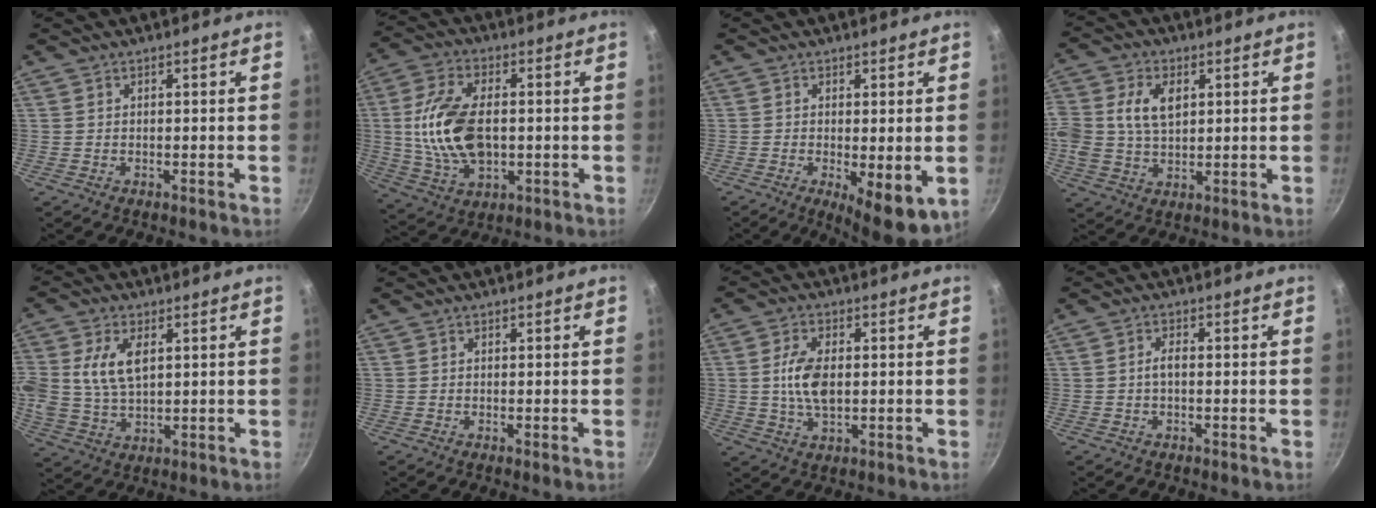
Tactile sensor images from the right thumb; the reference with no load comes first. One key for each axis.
{"total": 15.6, "fx": 0.3, "fy": 8.8, "fz": 12.9, "tx": -0.251, "ty": 0.001, "tz": 0.013}
{"total": 8.9, "fx": -2.4, "fy": 3.0, "fz": 8.1, "tx": -0.115, "ty": -0.023, "tz": -0.029}
{"total": 11.7, "fx": 2.7, "fy": 7.7, "fz": 8.4, "tx": -0.176, "ty": 0.002, "tz": 0.054}
{"total": 9.9, "fx": 2.4, "fy": 5.7, "fz": 7.7, "tx": -0.155, "ty": 0.000, "tz": 0.052}
{"total": 0.8, "fx": -0.2, "fy": 0.0, "fz": 0.8, "tx": -0.012, "ty": -0.002, "tz": -0.002}
{"total": 7.7, "fx": 0.4, "fy": 4.1, "fz": 6.5, "tx": -0.129, "ty": -0.001, "tz": 0.008}
{"total": 1.9, "fx": -0.3, "fy": 0.9, "fz": 1.6, "tx": -0.026, "ty": 0.007, "tz": -0.008}